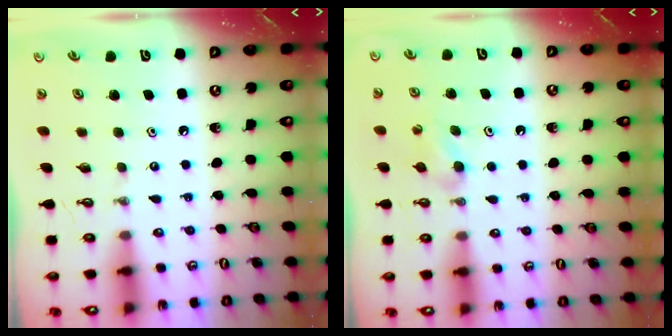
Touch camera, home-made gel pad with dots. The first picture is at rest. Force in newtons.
{"total": 5.5, "press": 2.8, "slide": 4.8}